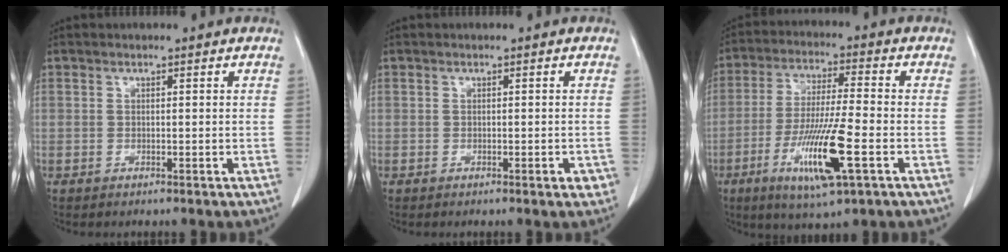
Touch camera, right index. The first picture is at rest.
{"total": 1.5, "force": [-0.7, 0.5, 1.3], "torque": [-0.013, 0.000, -0.009]}
{"total": 13.1, "force": [-5.0, 0.2, 12.2], "torque": [-0.238, -0.023, -0.090]}